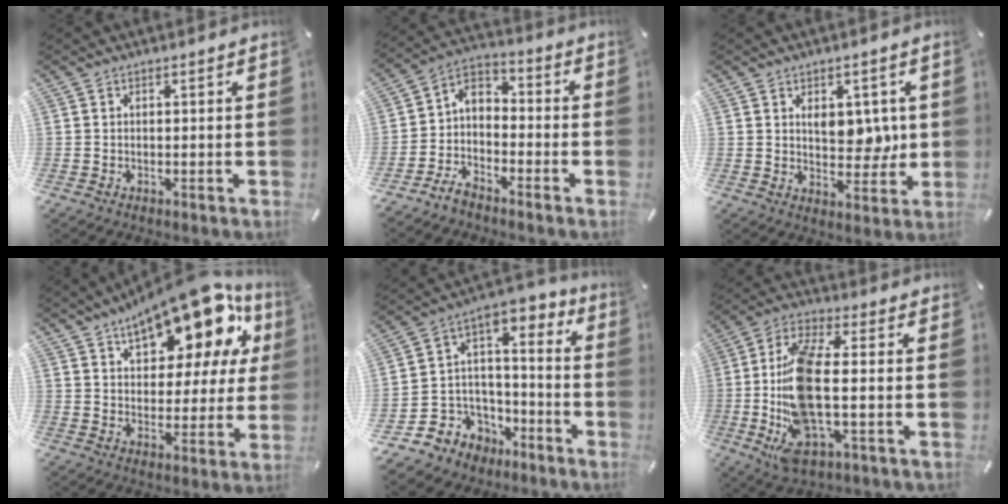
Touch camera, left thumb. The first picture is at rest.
{"total": 5.6, "force": [-4.6, 2.9, 1.5], "torque": [-0.040, 0.013, -0.096]}
{"total": 7.1, "force": [2.0, 4.9, 4.8], "torque": [-0.053, -0.009, 0.031]}
{"total": 20.0, "force": [13.7, 8.8, 11.7], "torque": [-0.181, -0.086, 0.229]}
{"total": 8.8, "force": [-1.2, 8.7, 1.0], "torque": [-0.039, -0.015, -0.012]}
{"total": 16.7, "force": [-0.5, 6.1, 15.6], "torque": [-0.338, -0.019, -0.004]}